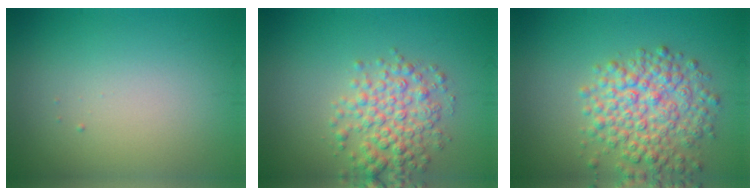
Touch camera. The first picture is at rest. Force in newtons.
{"total": 4.4, "press": 4.4, "slide": 0.0}
{"total": 5.9, "press": 5.9, "slide": 0.2}